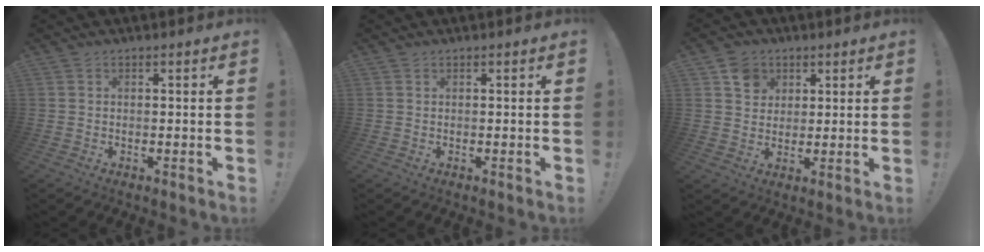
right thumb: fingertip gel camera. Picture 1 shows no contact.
{"total": 0.0}
{"total": 6.9, "force": [3.2, 6.0, 1.4], "torque": [-0.010, -0.015, 0.062]}